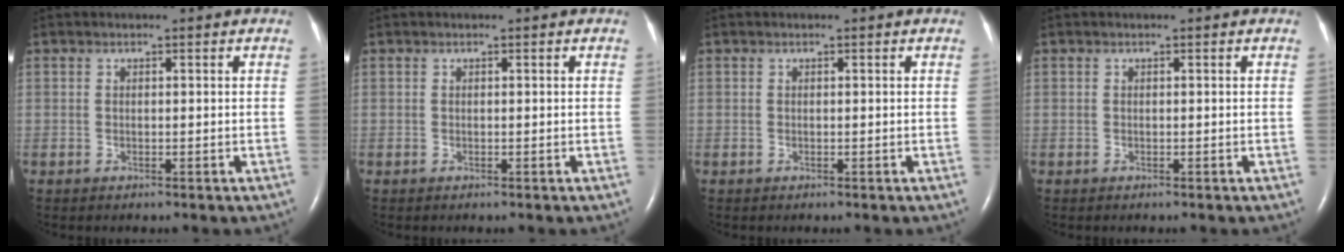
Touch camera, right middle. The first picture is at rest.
{"total": 0.0}
{"total": 0.0}
{"total": 0.0}